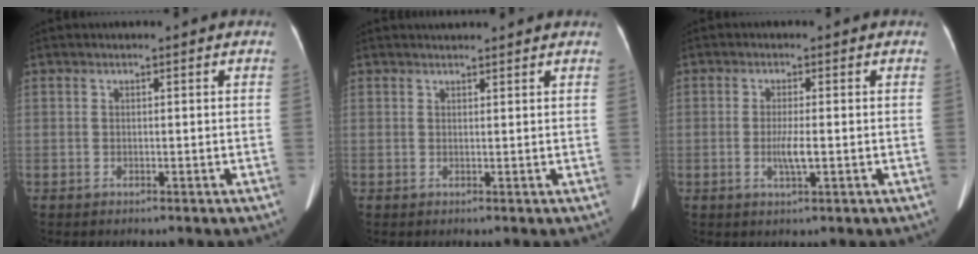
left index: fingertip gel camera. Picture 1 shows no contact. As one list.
[{"total": 4.0, "force": [3.9, 0.3, 1.0], "torque": [-0.015, 0.028, 0.047]}, {"total": 2.9, "force": [-0.6, 0.2, 2.9], "torque": [-0.059, -0.005, -0.010]}]